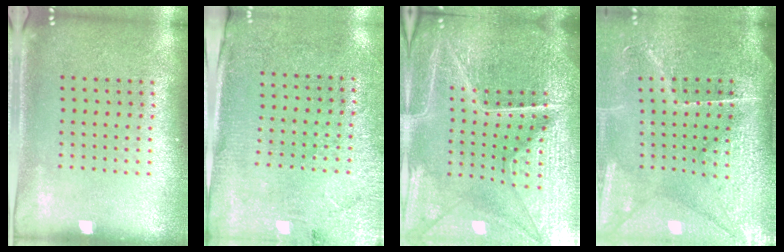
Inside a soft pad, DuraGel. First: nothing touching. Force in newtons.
{"total": 2.7, "press": 2.4, "slide": 1.3}
{"total": 6.5, "press": 5.7, "slide": 3.1}
{"total": 4.5, "press": 3.9, "slide": 2.3}